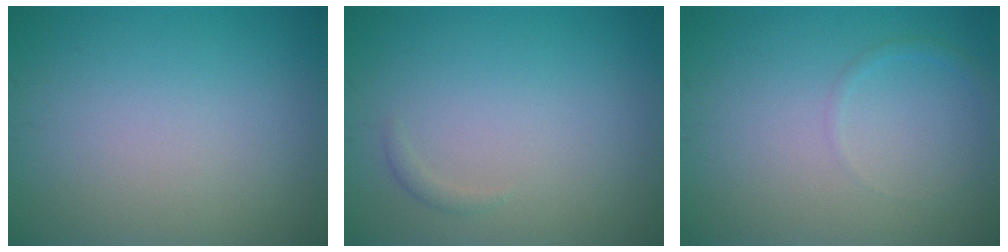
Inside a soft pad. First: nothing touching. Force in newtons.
{"total": 0.6, "press": 0.6, "slide": 0.0}
{"total": 0.7, "press": 0.7, "slide": 0.1}